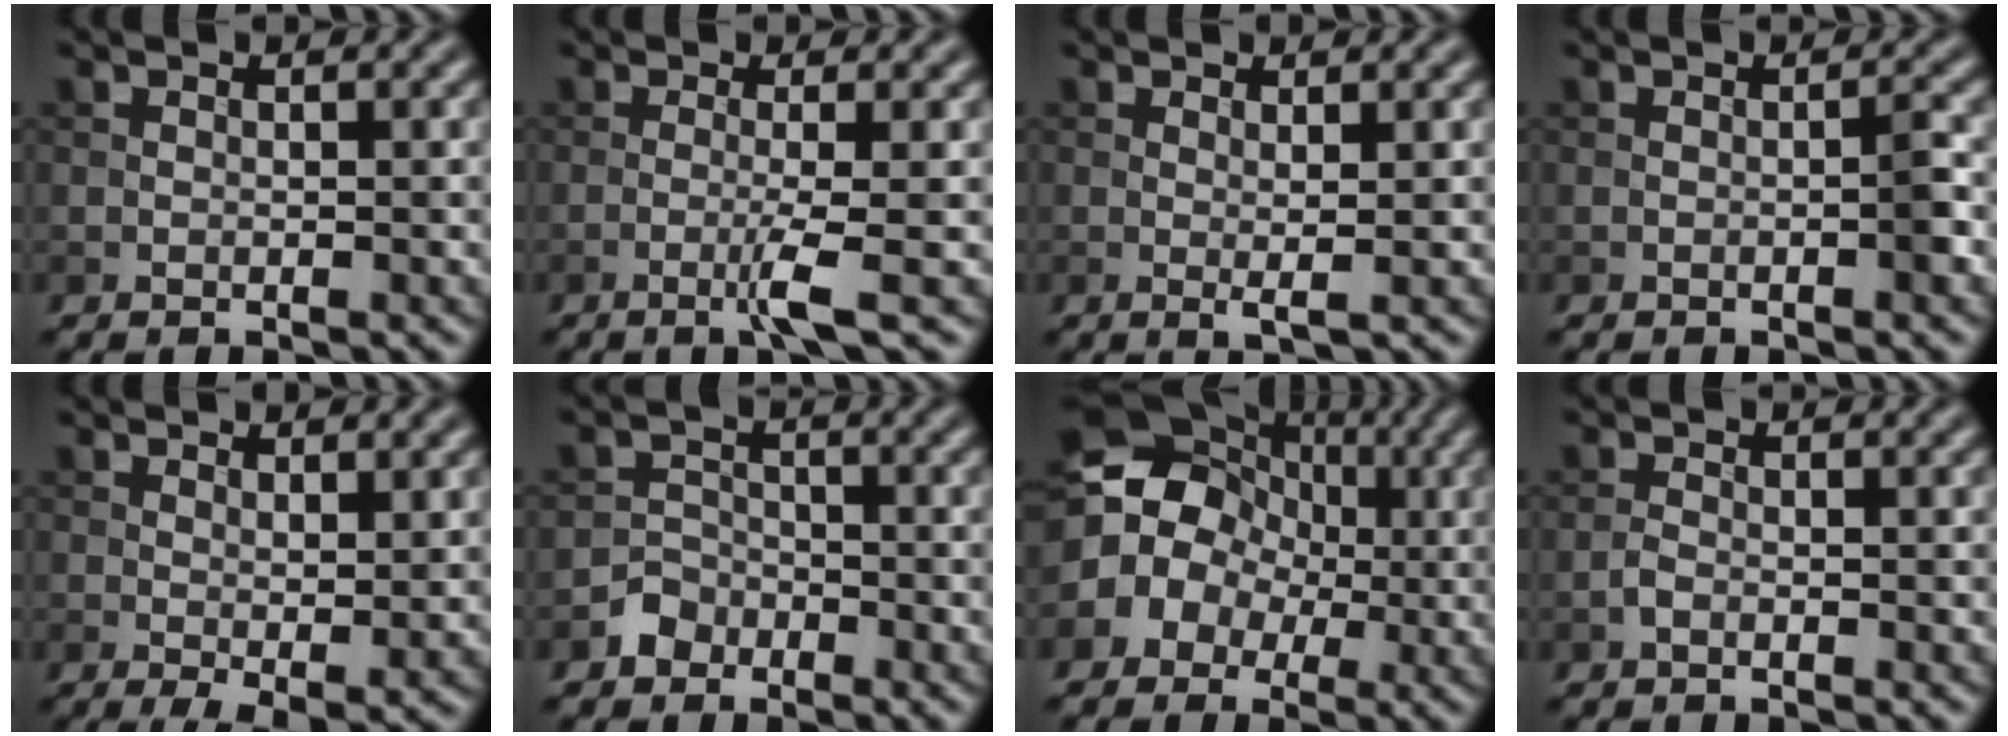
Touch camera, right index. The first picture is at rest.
{"total": 2.8, "force": [-0.8, 0.2, 2.6], "torque": [-0.049, -0.003, -0.023]}
{"total": 1.3, "force": [0.3, 0.1, 1.2], "torque": [-0.023, -0.003, 0.004]}
{"total": 1.1, "force": [-0.3, 0.0, 1.1], "torque": [-0.015, 0.005, -0.005]}
{"total": 2.5, "force": [0.4, 0.7, 2.4], "torque": [-0.039, -0.009, 0.012]}
{"total": 1.9, "force": [-1.3, 1.4, 0.2], "torque": [0.007, 0.009, -0.027]}
{"total": 10.3, "force": [0.4, 9.4, 4.3], "torque": [-0.088, 0.029, -0.025]}
{"total": 0.8, "force": [-0.5, 0.3, 0.5], "torque": [-0.013, 0.001, -0.013]}